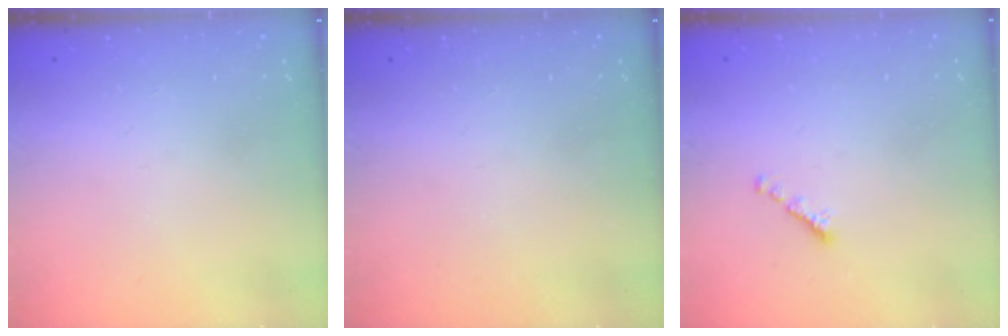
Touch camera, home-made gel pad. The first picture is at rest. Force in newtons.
{"total": 0.0}
{"total": 1.5, "press": 1.4, "slide": 0.5}